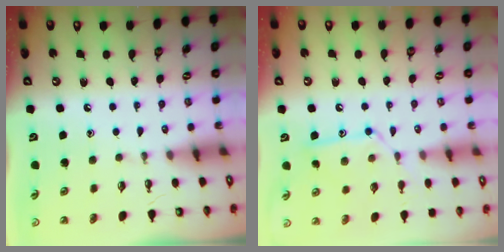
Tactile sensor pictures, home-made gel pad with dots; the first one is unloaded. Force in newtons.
{"total": 12.6, "press": 12.6, "slide": 0.7}